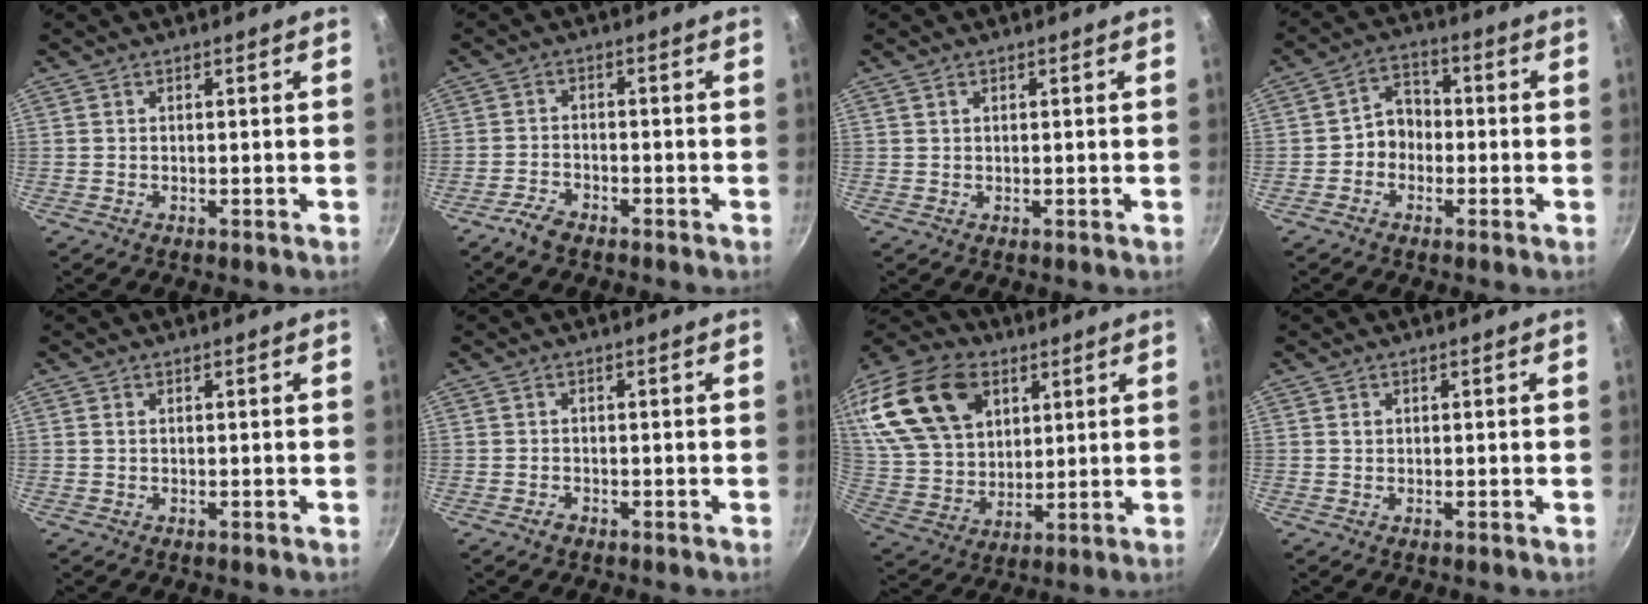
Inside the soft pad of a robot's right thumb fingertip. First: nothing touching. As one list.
[{"total": 3.8, "force": [-3.0, 1.4, 1.7], "torque": [-0.037, 0.024, -0.061]}, {"total": 0.5, "force": [0.3, 0.3, 0.2], "torque": [-0.004, 0.001, 0.007]}, {"total": 5.6, "force": [-1.3, 4.7, 2.8], "torque": [-0.009, 0.024, -0.034]}, {"total": 0.6, "force": [0.2, 0.4, 0.4], "torque": [-0.008, 0.001, 0.003]}, {"total": 1.2, "force": [-0.8, 0.8, 0.5], "torque": [-0.008, 0.006, -0.014]}, {"total": 25.1, "force": [10.9, 16.8, 15.3], "torque": [-0.295, -0.006, 0.205]}, {"total": 0.8, "force": [0.3, 0.7, 0.4], "torque": [-0.004, 0.002, 0.004]}]